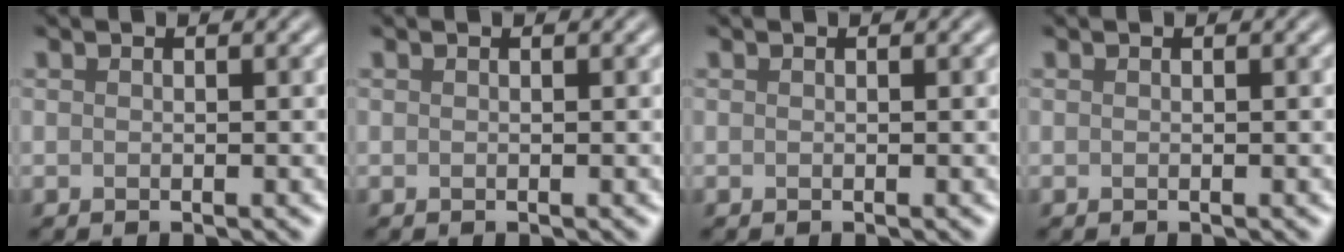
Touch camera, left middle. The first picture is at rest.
{"total": 0.0}
{"total": 0.0}
{"total": 0.0}